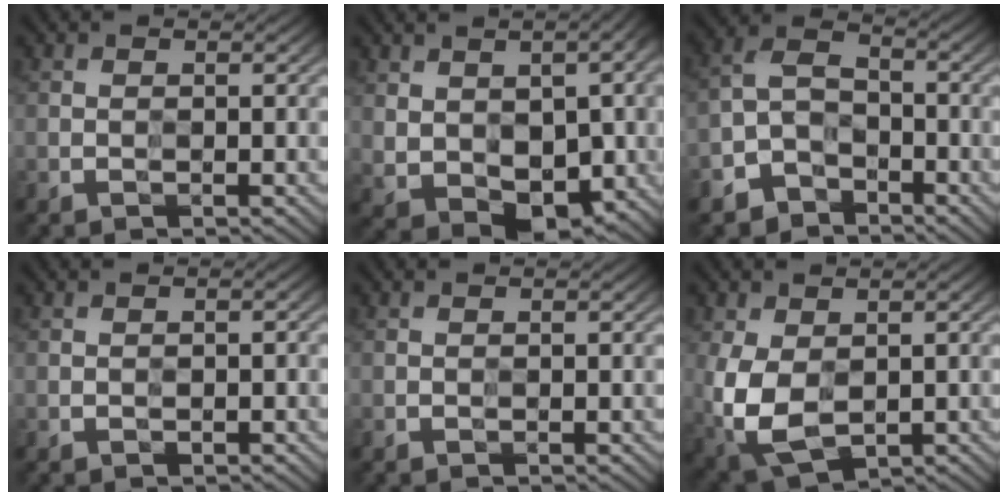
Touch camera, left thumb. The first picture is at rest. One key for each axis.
{"total": 11.2, "fx": 0.5, "fy": 7.2, "fz": 8.5, "tx": -0.151, "ty": -0.034, "tz": 0.039}
{"total": 6.4, "fx": -4.5, "fy": 4.1, "fz": 2.2, "tx": -0.040, "ty": -0.002, "tz": -0.097}
{"total": 0.5, "fx": -0.2, "fy": 0.2, "fz": 0.5, "tx": -0.005, "ty": 0.002, "tz": -0.002}
{"total": 0.0}
{"total": 8.5, "fx": -0.6, "fy": 5.6, "fz": 6.4, "tx": -0.181, "ty": -0.018, "tz": -0.004}